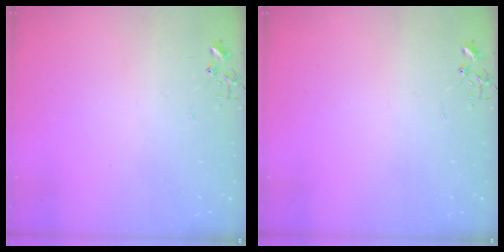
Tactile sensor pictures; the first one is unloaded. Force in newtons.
{"total": 0.0}